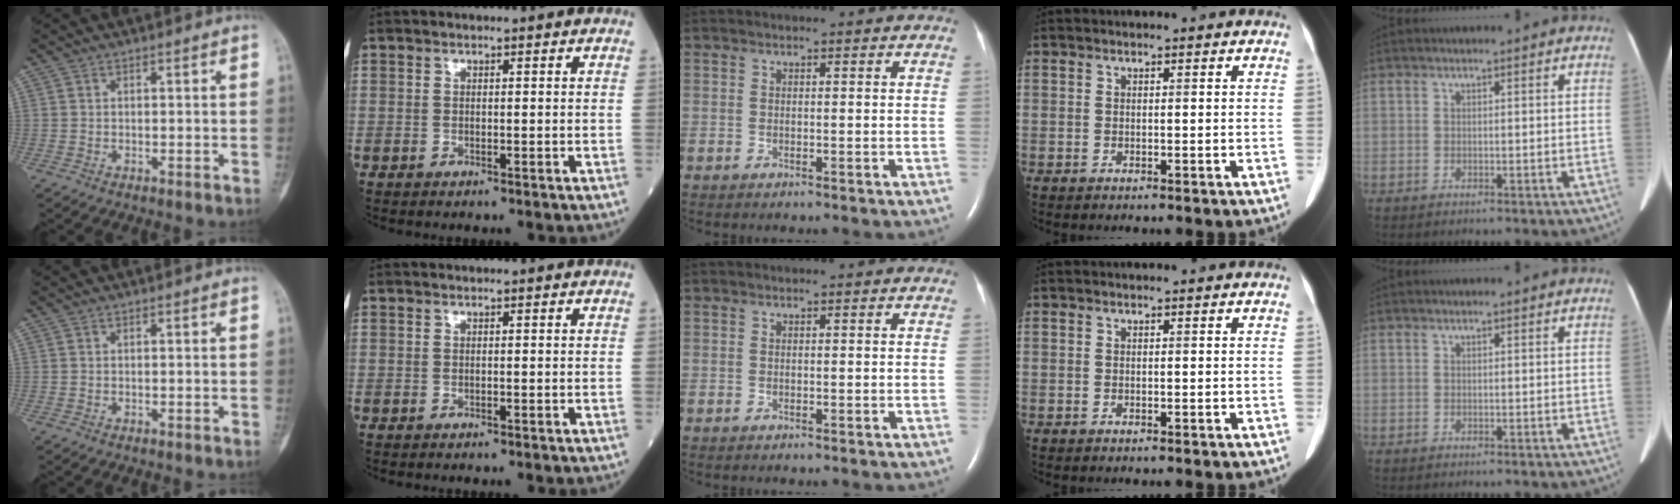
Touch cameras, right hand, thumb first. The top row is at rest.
{}